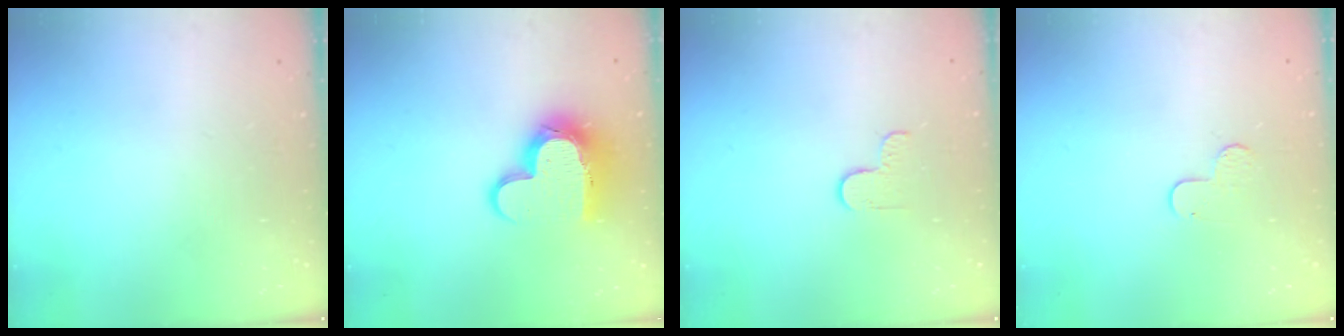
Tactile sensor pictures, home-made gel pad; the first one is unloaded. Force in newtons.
{"total": 14.0, "press": 14.0, "slide": 1.0}
{"total": 2.7, "press": 2.6, "slide": 0.4}
{"total": 5.5, "press": 5.5, "slide": 0.5}